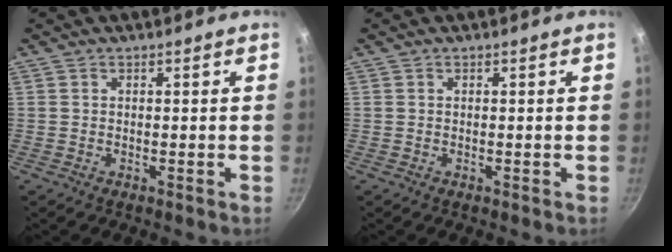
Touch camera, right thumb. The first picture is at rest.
{"total": 0.0}